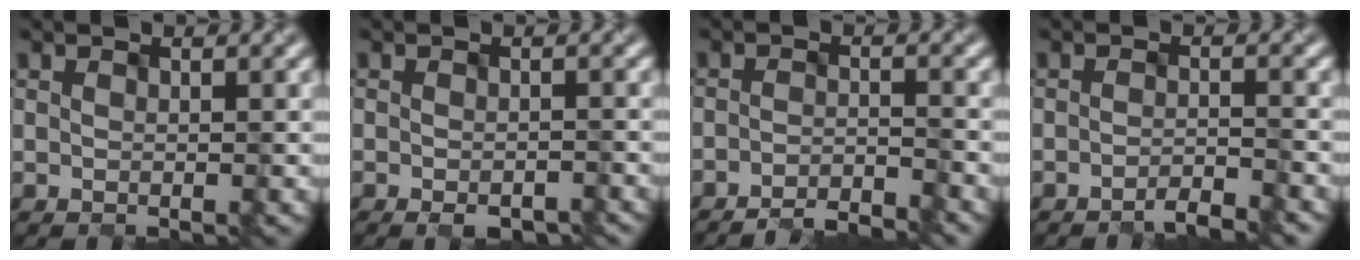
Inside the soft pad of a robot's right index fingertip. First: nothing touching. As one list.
[{"total": 1.8, "force": [-1.4, 0.6, 1.0], "torque": [-0.015, -0.008, -0.017]}, {"total": 3.3, "force": [-3.1, 0.2, 1.0], "torque": [-0.005, 0.002, -0.061]}, {"total": 2.3, "force": [-2.1, 0.2, 0.9], "torque": [-0.010, 0.000, -0.046]}]